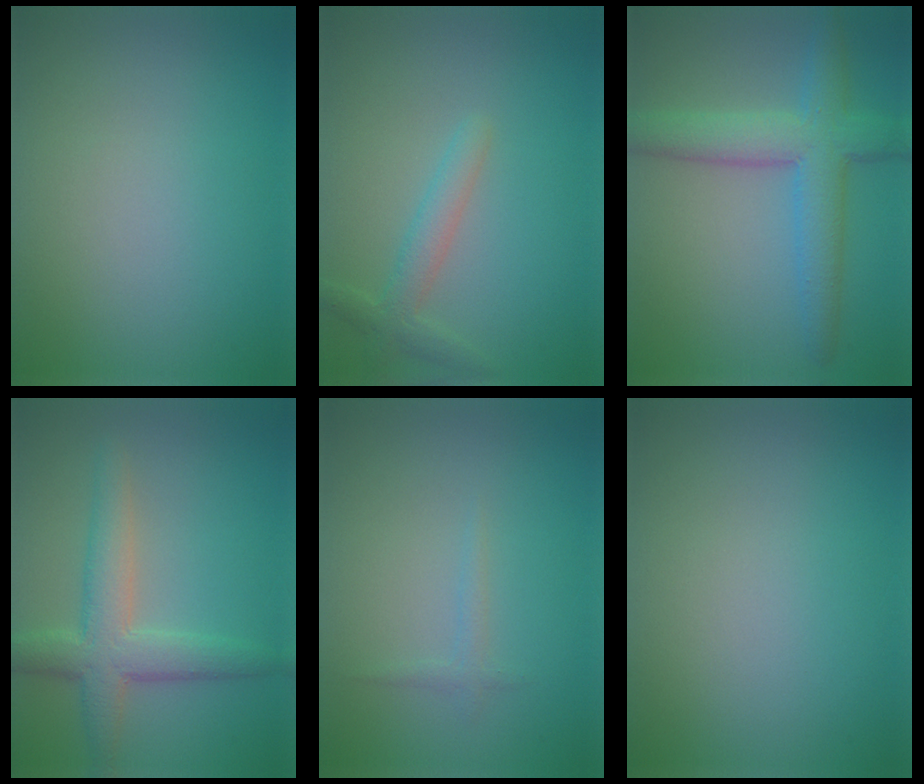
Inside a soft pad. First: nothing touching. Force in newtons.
{"total": 2.6, "press": 2.5, "slide": 0.2}
{"total": 6.1, "press": 6.1, "slide": 0.2}
{"total": 4.7, "press": 4.7, "slide": 0.3}
{"total": 0.8, "press": 0.8, "slide": 0.0}
{"total": 0.0}